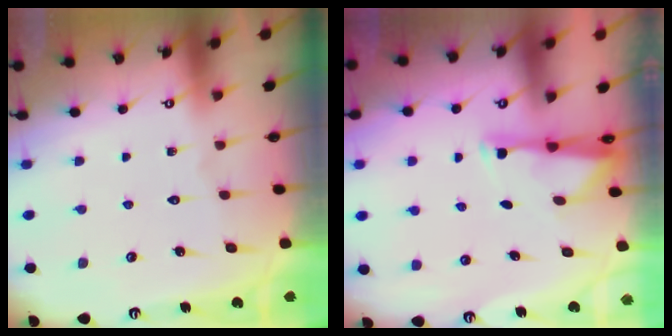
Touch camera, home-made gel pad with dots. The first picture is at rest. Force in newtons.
{"total": 2.9, "press": 2.9, "slide": 0.6}